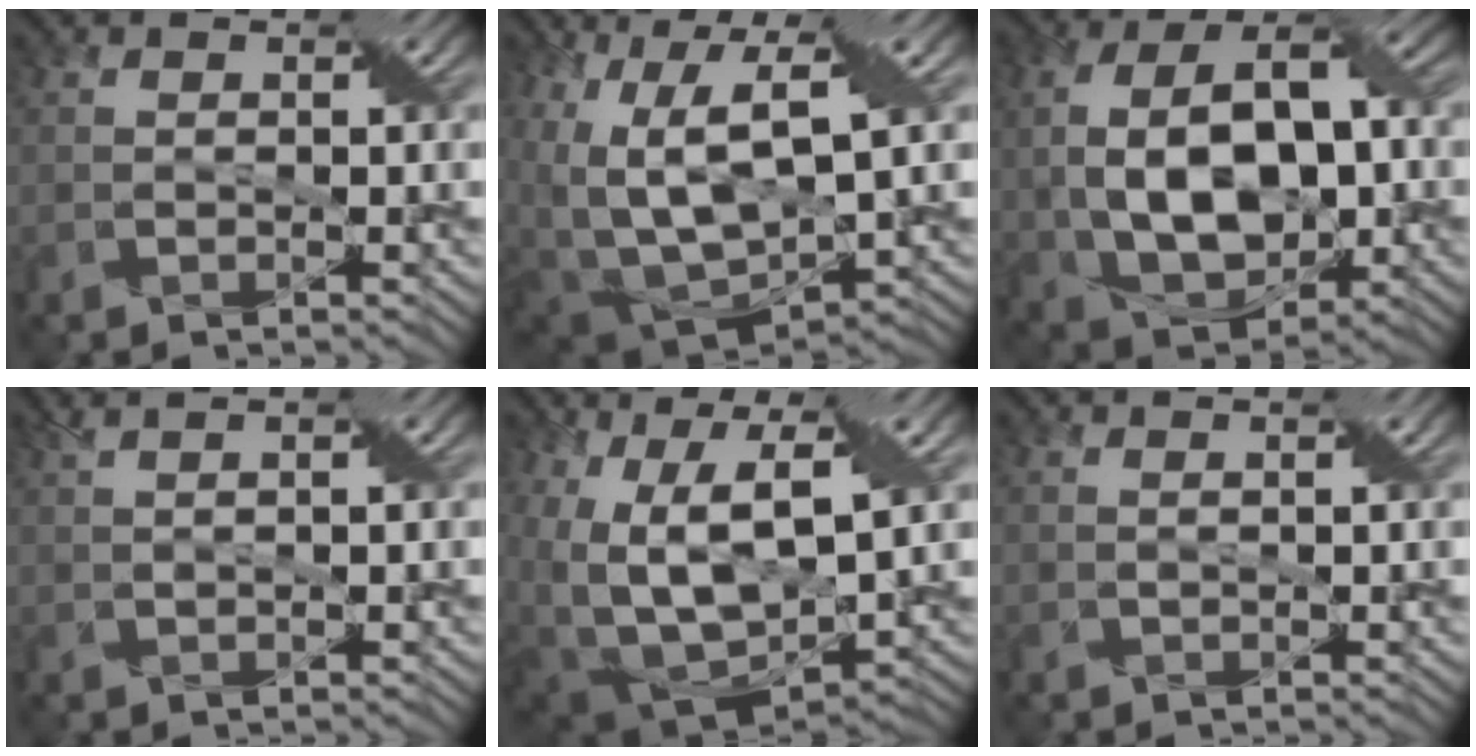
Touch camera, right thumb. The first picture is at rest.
{"total": 16.4, "force": [2.8, 9.3, 13.2], "torque": [-0.266, -0.014, 0.081]}
{"total": 14.7, "force": [-0.5, 8.9, 11.7], "torque": [-0.230, 0.002, -0.004]}
{"total": 2.2, "force": [1.6, 0.4, 1.5], "torque": [-0.033, 0.006, 0.021]}
{"total": 17.9, "force": [2.7, 11.2, 13.7], "torque": [-0.280, -0.019, 0.087]}
{"total": 0.9, "force": [0.7, 0.0, 0.6], "torque": [-0.013, -0.003, 0.012]}